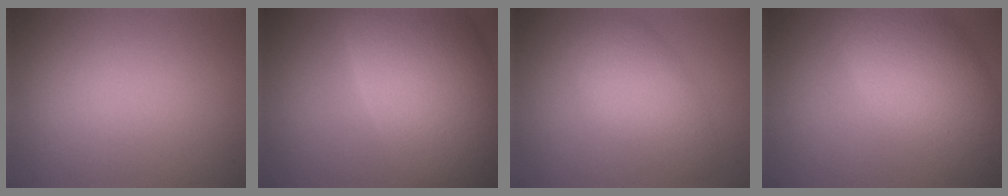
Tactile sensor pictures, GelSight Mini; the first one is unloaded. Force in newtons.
{"total": 14.4, "press": 14.4, "slide": 0.5}
{"total": 4.1, "press": 4.1, "slide": 0.2}
{"total": 8.2, "press": 8.2, "slide": 0.3}